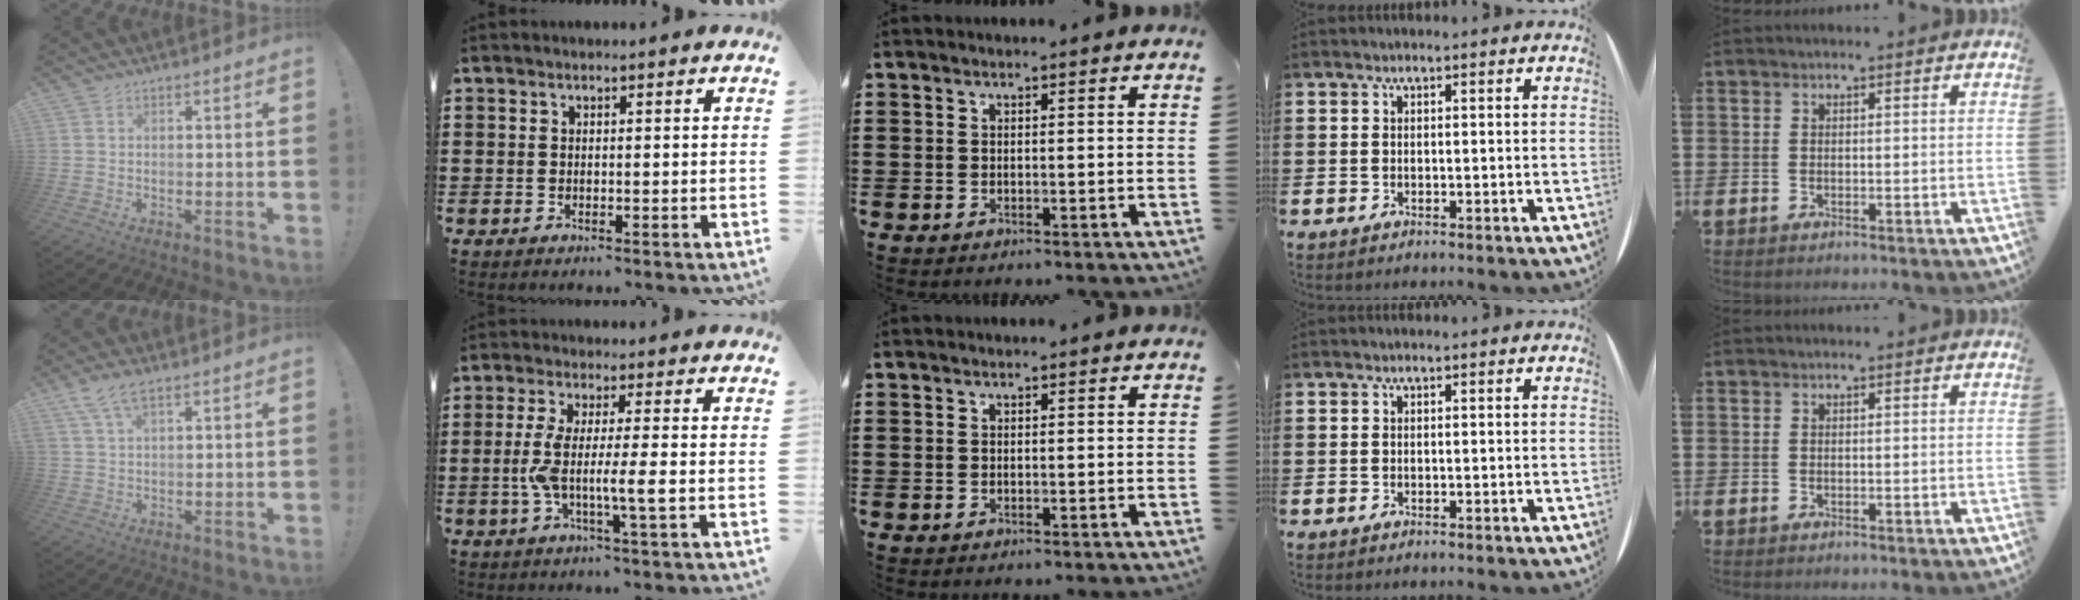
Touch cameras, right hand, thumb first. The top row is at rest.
{"thumb": {"total": 6.2, "force": [3.8, 2.4, 4.2], "torque": [-0.080, -0.007, 0.073]}, "index": {"total": 7.1, "force": [-1.6, 0.4, 6.9], "torque": [-0.144, -0.012, -0.037]}}